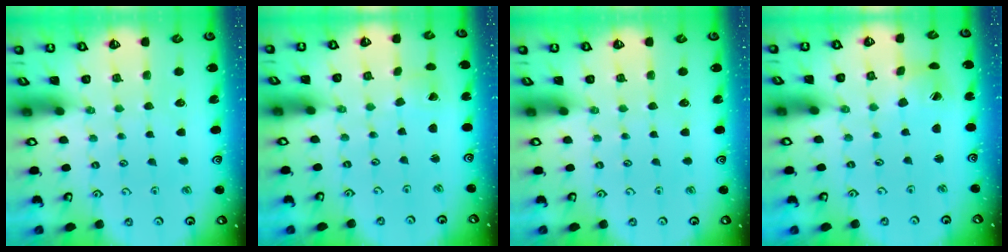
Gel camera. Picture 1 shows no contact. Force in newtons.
{"total": 1.0, "press": 1.0, "slide": 0.0}
{"total": 0.0}
{"total": 3.7, "press": 3.7, "slide": 0.5}